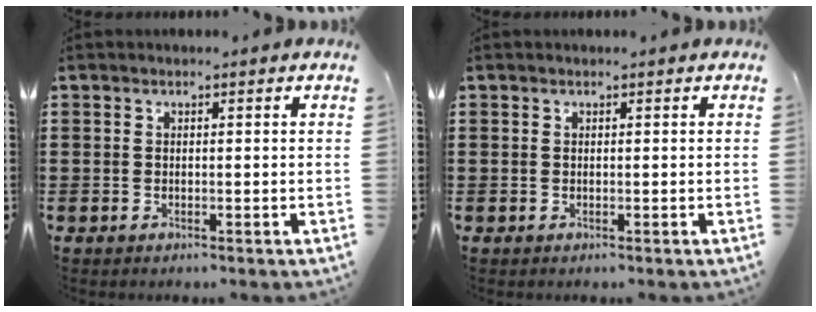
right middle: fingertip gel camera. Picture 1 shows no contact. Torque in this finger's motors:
{"motor_torque": [0.00, 0.00, 0.01, -0.01]}